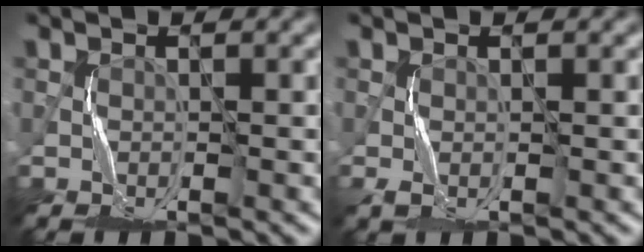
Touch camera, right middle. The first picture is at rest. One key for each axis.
{"total": 1.0, "fx": -0.3, "fy": 0.4, "fz": 0.8, "tx": -0.027, "ty": -0.003, "tz": -0.006}